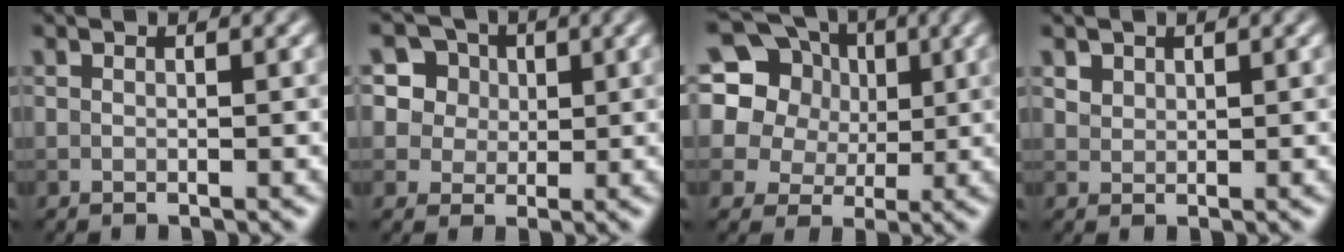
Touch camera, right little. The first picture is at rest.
{"total": 7.6, "force": [3.5, 6.3, 2.5], "torque": [-0.058, 0.020, 0.051]}
{"total": 19.4, "force": [7.8, 16.1, 7.6], "torque": [-0.205, 0.069, 0.108]}
{"total": 1.4, "force": [0.9, 1.0, 0.3], "torque": [-0.010, -0.009, 0.027]}